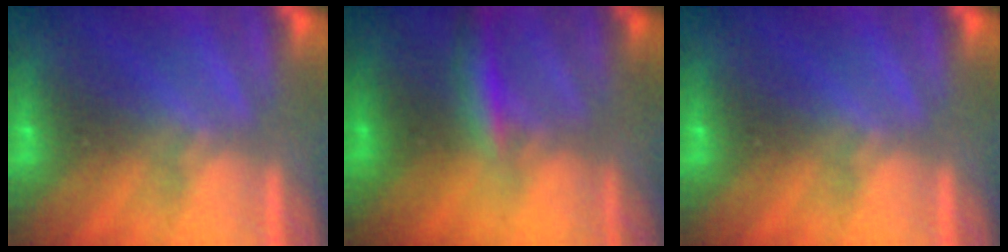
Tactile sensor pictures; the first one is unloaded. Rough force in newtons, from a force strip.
{"total": 2.7}
{"total": 0.0}